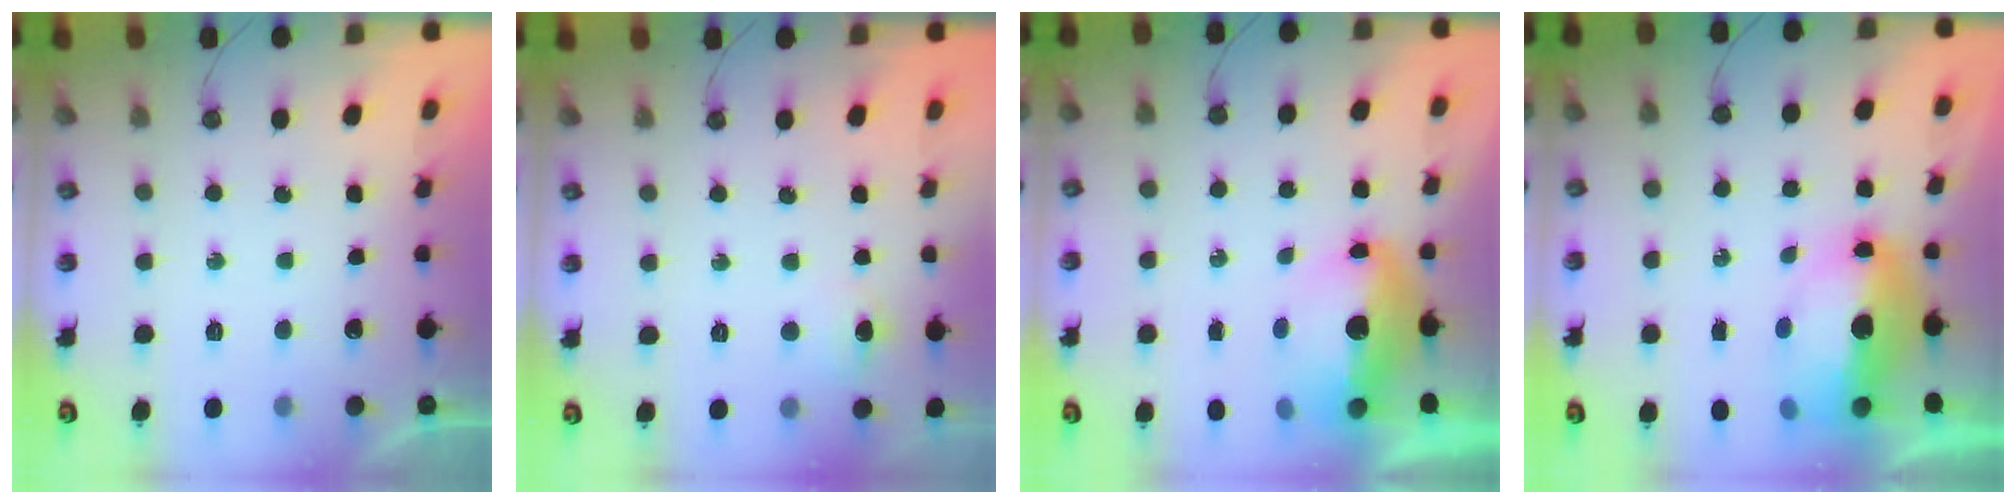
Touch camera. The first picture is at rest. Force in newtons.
{"total": 8.2, "press": 4.5, "slide": 6.9}
{"total": 11.0, "press": 11.0, "slide": 1.0}
{"total": 15.9, "press": 13.6, "slide": 8.3}